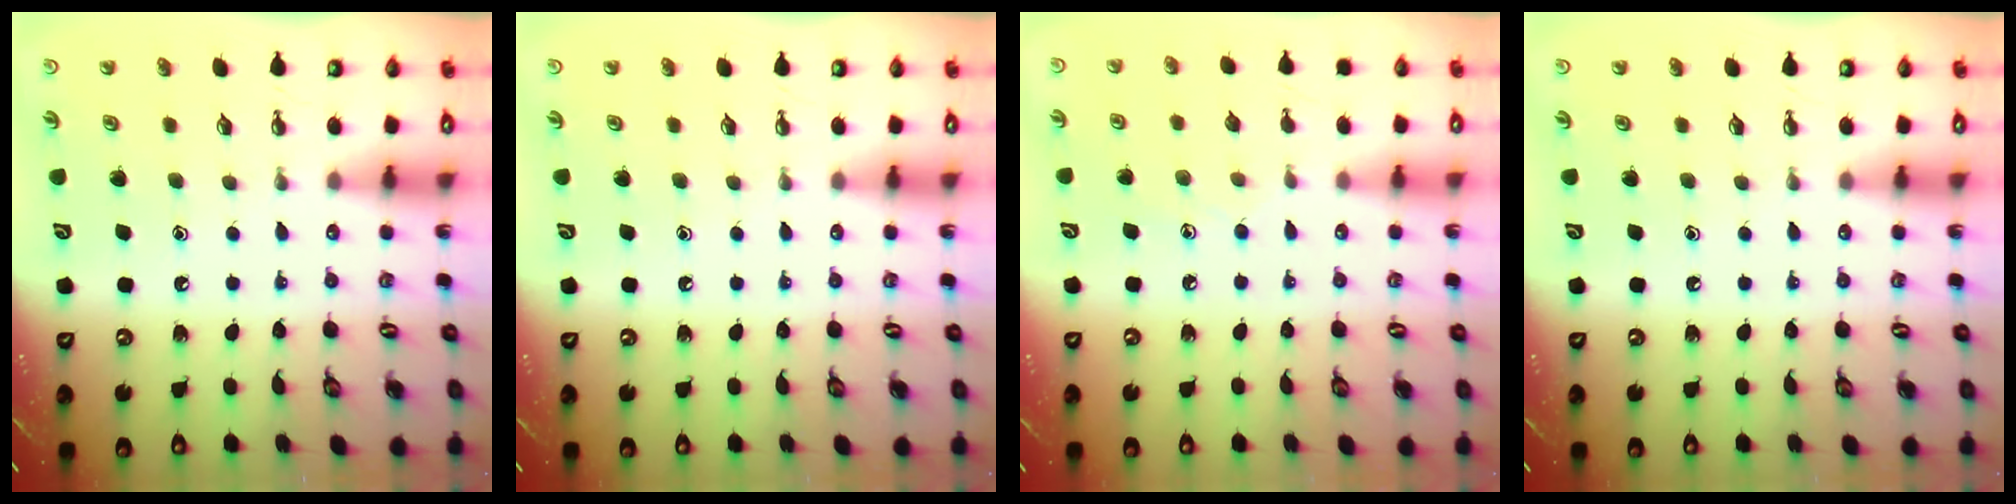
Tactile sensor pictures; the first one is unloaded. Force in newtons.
{"total": 0.0}
{"total": 6.6, "press": 6.5, "slide": 0.7}
{"total": 0.0}